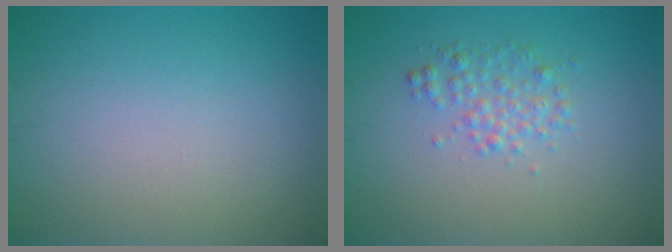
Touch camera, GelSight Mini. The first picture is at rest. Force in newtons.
{"total": 2.0, "press": 2.0, "slide": 0.1}